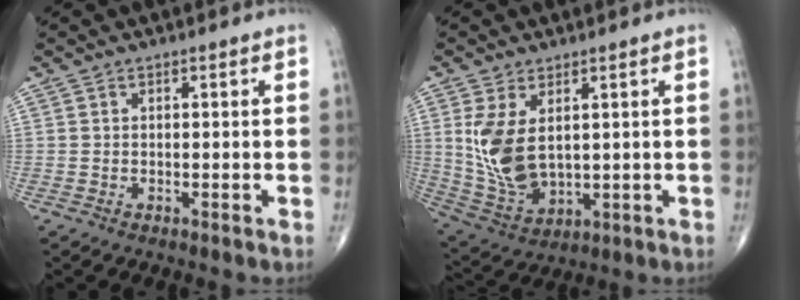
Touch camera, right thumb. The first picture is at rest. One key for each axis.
{"total": 11.2, "fx": 2.3, "fy": 6.5, "fz": 8.9, "tx": -0.173, "ty": -0.018, "tz": 0.063}